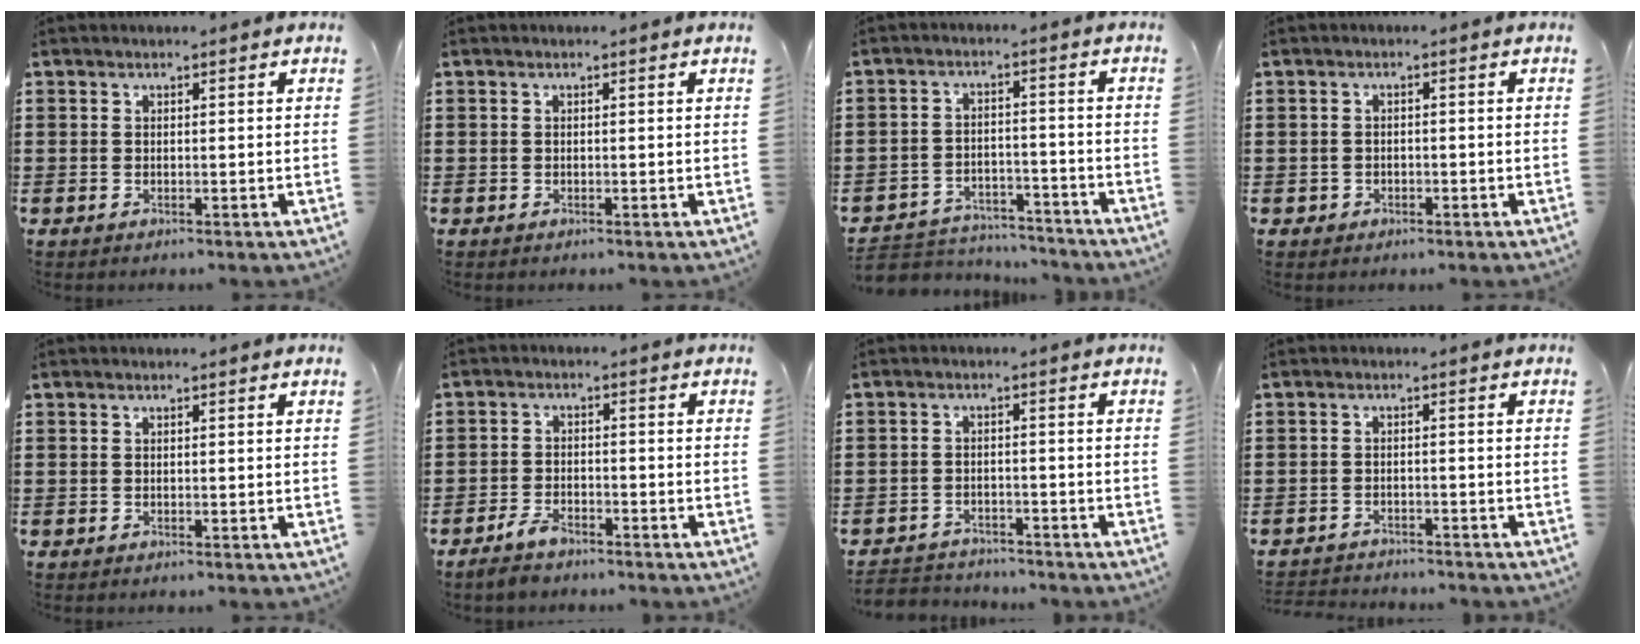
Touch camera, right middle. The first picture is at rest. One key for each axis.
{"total": 0.0}
{"total": 4.6, "fx": -4.5, "fy": 1.0, "fz": 0.0, "tx": -0.009, "ty": 0.008, "tz": -0.097}
{"total": 1.0, "fx": -0.6, "fy": 0.8, "fz": 0.2, "tx": -0.007, "ty": 0.001, "tz": -0.015}
{"total": 0.0}
{"total": 3.5, "fx": -3.0, "fy": 1.2, "fz": 1.2, "tx": -0.036, "ty": 0.002, "tz": -0.065}
{"total": 2.9, "fx": -2.8, "fy": 0.7, "fz": -0.3, "tx": -0.004, "ty": -0.001, "tz": -0.062}
{"total": 2.0, "fx": -2.0, "fy": 0.2, "fz": -0.1, "tx": -0.005, "ty": 0.000, "tz": -0.044}